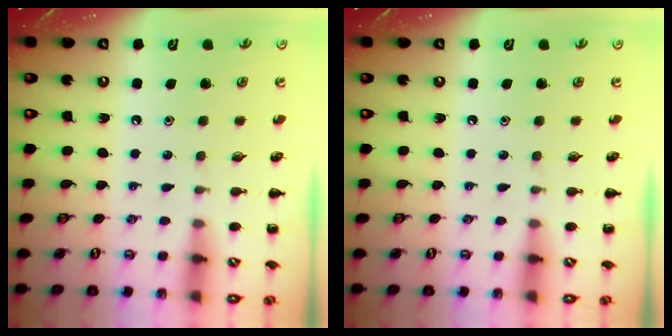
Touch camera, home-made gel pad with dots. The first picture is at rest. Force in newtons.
{"total": 0.0}